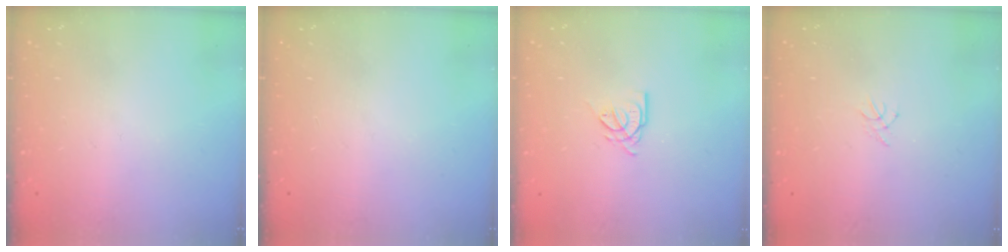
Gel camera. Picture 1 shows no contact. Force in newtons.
{"total": 0.0}
{"total": 4.2, "press": 4.1, "slide": 0.4}
{"total": 0.5, "press": 0.4, "slide": 0.3}